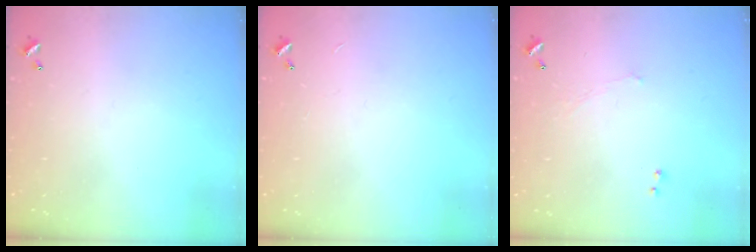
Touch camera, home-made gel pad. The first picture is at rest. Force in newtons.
{"total": 0.9, "press": 0.9, "slide": 0.2}
{"total": 0.7, "press": 0.3, "slide": 0.6}